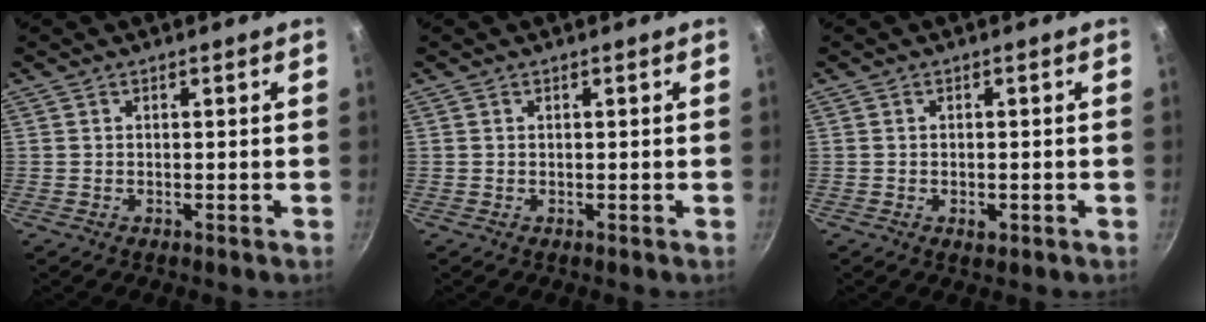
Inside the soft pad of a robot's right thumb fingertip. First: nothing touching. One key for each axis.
{"total": 0.0}
{"total": 1.9, "fx": -0.7, "fy": 1.1, "fz": 1.4, "tx": -0.025, "ty": 0.000, "tz": -0.010}